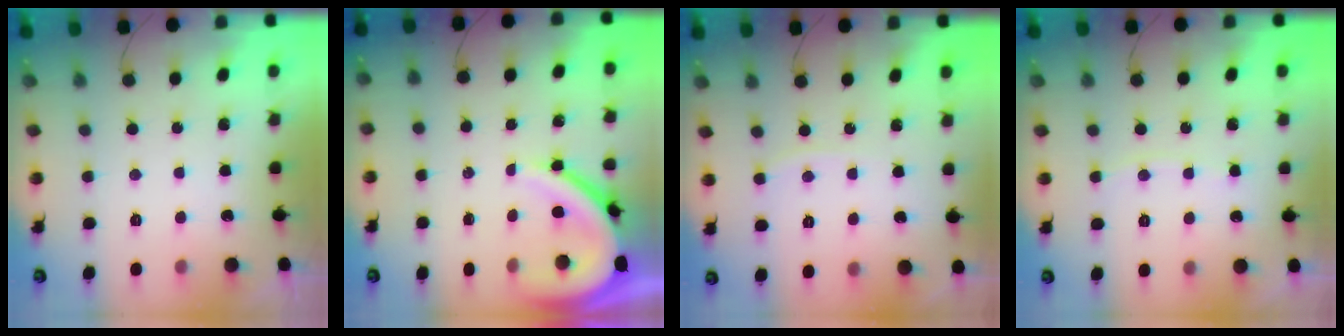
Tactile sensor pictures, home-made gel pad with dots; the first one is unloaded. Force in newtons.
{"total": 9.9, "press": 9.8, "slide": 1.0}
{"total": 2.9, "press": 2.9, "slide": 0.5}
{"total": 2.9, "press": 2.8, "slide": 0.4}